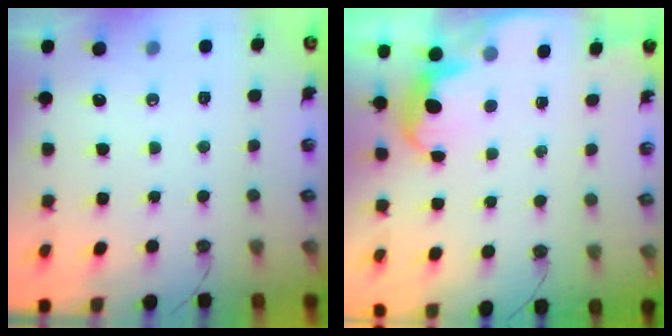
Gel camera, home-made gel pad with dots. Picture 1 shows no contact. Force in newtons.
{"total": 1.9, "press": 1.7, "slide": 0.8}